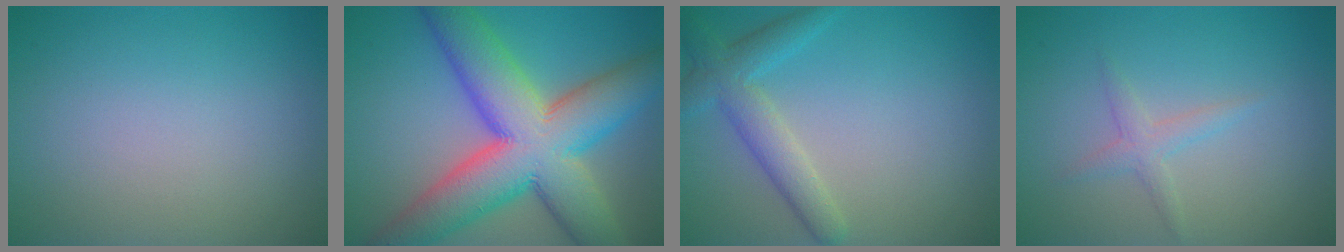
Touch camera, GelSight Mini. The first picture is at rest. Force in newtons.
{"total": 13.6, "press": 13.6, "slide": 0.5}
{"total": 3.7, "press": 3.7, "slide": 0.2}
{"total": 1.6, "press": 1.6, "slide": 0.1}